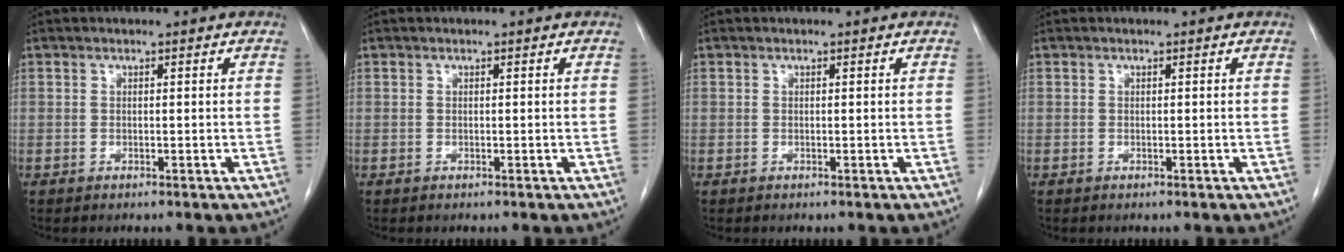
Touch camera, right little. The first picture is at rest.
{"total": 0.0}
{"total": 0.0}
{"total": 0.0}